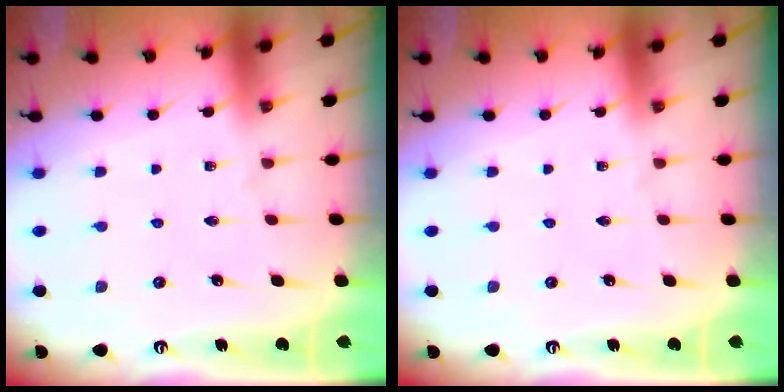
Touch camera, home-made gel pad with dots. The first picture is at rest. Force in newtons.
{"total": 0.0}